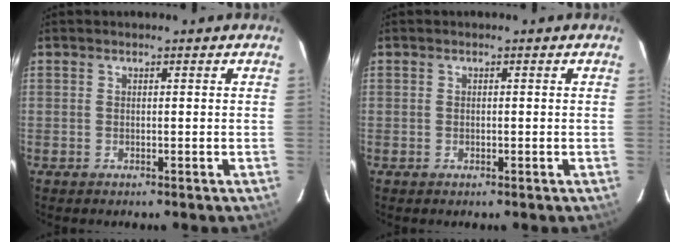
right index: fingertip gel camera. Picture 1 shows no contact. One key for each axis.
{"total": 0.5, "fx": -0.1, "fy": 0.5, "fz": 0.2, "tx": -0.003, "ty": 0.001, "tz": -0.001}